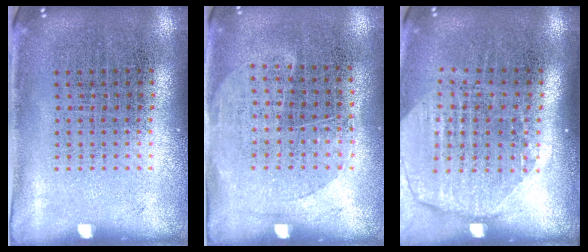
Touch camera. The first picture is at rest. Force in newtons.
{"total": 1.3, "press": 1.1, "slide": 0.7}
{"total": 2.0, "press": 1.7, "slide": 1.0}